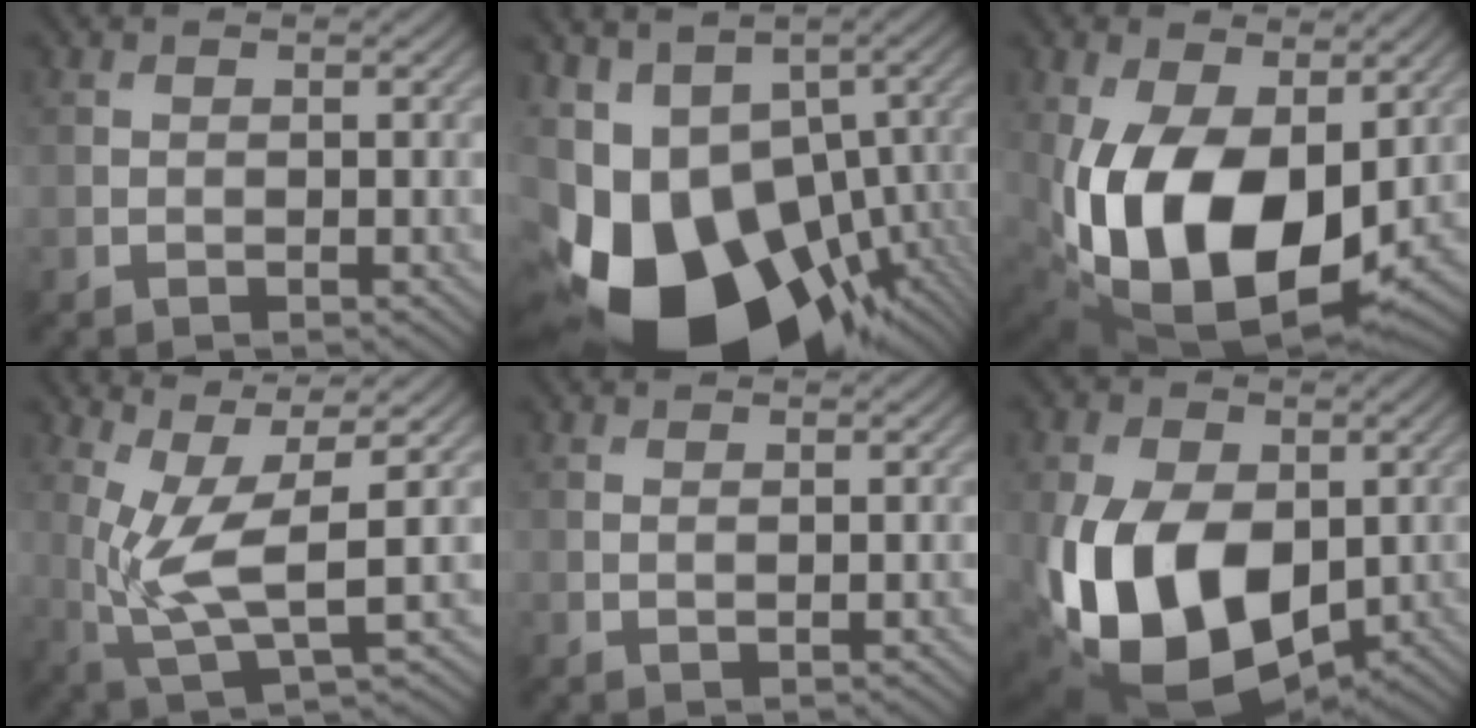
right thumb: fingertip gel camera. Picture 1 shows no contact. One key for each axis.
{"total": 18.5, "fx": -6.1, "fy": 12.0, "fz": 12.7, "tx": -0.275, "ty": -0.040, "tz": -0.074}
{"total": 16.2, "fx": -1.2, "fy": 10.1, "fz": 12.7, "tx": -0.263, "ty": -0.031, "tz": -0.007}
{"total": 9.1, "fx": 1.0, "fy": 2.6, "fz": 8.6, "tx": -0.187, "ty": 0.005, "tz": 0.022}
{"total": 0.6, "fx": 0.4, "fy": 0.1, "fz": 0.4, "tx": -0.009, "ty": -0.001, "tz": 0.009}
{"total": 16.8, "fx": -2.9, "fy": 11.0, "fz": 12.3, "tx": -0.256, "ty": -0.024, "tz": -0.054}